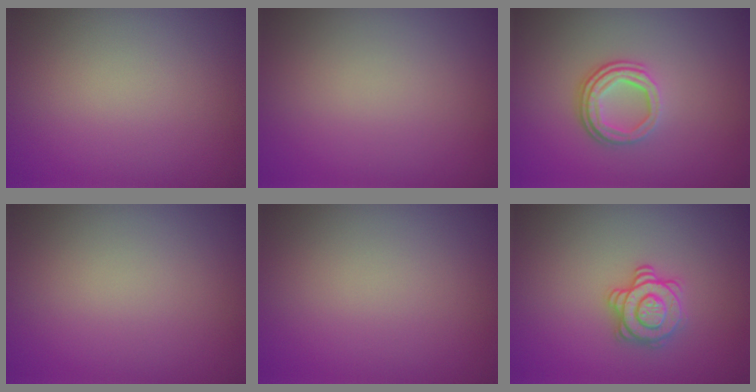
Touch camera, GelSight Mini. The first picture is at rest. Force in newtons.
{"total": 0.0}
{"total": 3.3, "press": 2.5, "slide": 2.2}
{"total": 0.0}
{"total": 0.0}
{"total": 2.8, "press": 2.7, "slide": 0.7}